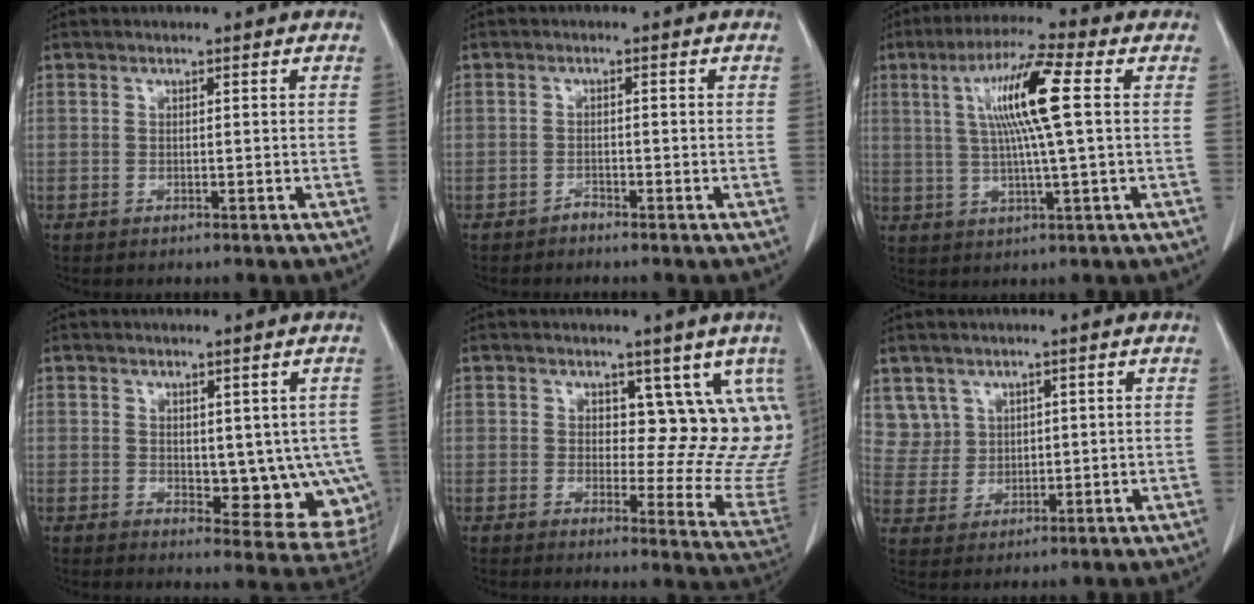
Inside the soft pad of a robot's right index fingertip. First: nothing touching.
{"total": 0.9, "force": [-0.9, 0.2, 0.0], "torque": [0.005, 0.001, -0.018]}
{"total": 11.0, "force": [2.3, -0.1, 10.8], "torque": [-0.201, 0.010, 0.039]}
{"total": 10.7, "force": [-0.3, 5.4, 9.2], "torque": [-0.092, -0.009, 0.012]}
{"total": 11.8, "force": [6.4, 5.6, 8.2], "torque": [-0.080, -0.022, 0.072]}
{"total": 5.5, "force": [3.2, 4.4, -0.3], "torque": [0.014, 0.007, 0.074]}